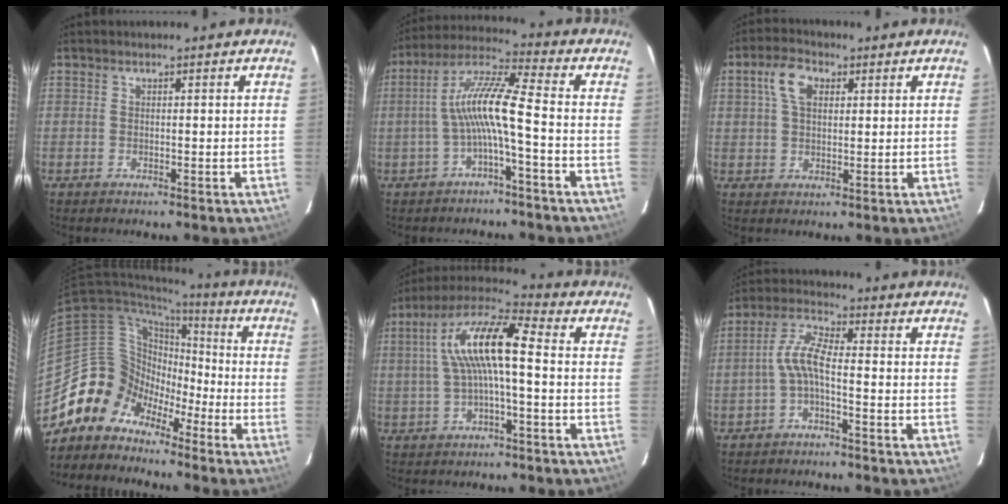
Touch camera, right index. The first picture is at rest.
{"total": 9.6, "force": [-2.4, 0.4, 9.3], "torque": [-0.200, 0.020, -0.045]}
{"total": 5.9, "force": [2.1, 3.6, 4.2], "torque": [-0.083, 0.020, 0.040]}
{"total": 9.7, "force": [-6.4, 7.2, 0.2], "torque": [-0.009, 0.047, -0.133]}
{"total": 12.8, "force": [0.7, 2.9, 12.4], "torque": [-0.238, 0.025, 0.006]}
{"total": 5.3, "force": [-1.8, 1.1, 4.8], "torque": [-0.112, 0.014, -0.038]}